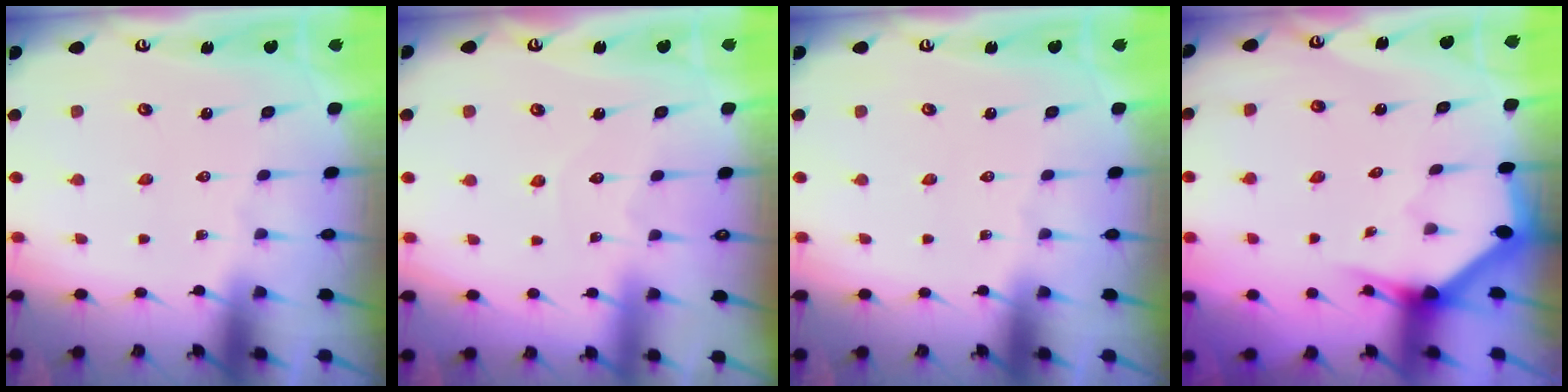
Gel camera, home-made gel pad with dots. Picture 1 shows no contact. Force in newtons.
{"total": 3.8, "press": 3.8, "slide": 0.4}
{"total": 0.0}
{"total": 3.1, "press": 3.1, "slide": 0.2}